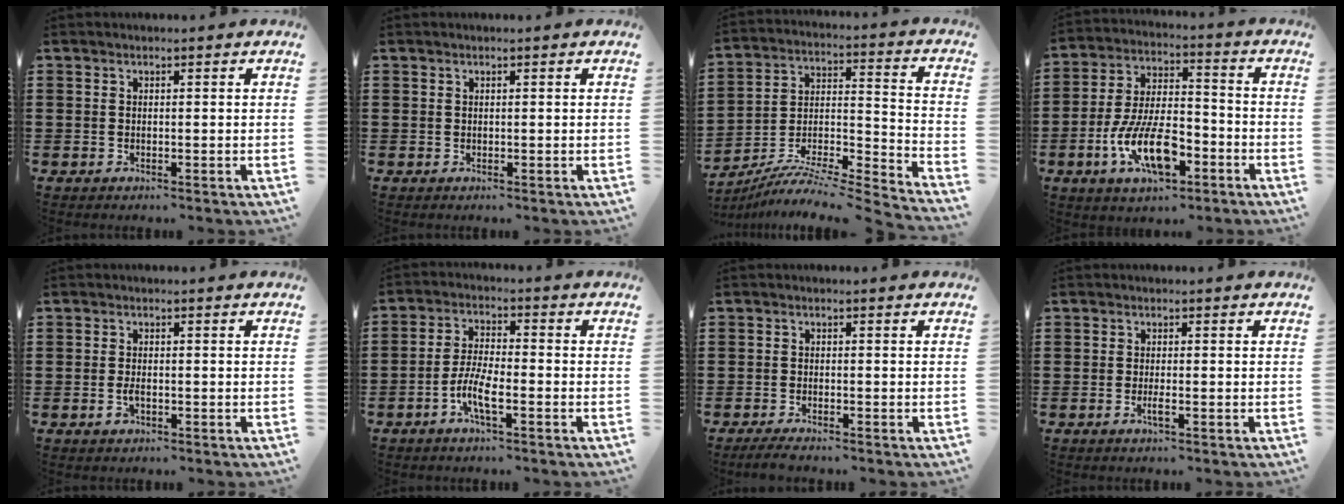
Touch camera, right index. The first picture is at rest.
{"total": 0.0}
{"total": 8.0, "force": [-7.3, 0.1, 3.1], "torque": [-0.052, -0.002, -0.151]}
{"total": 11.9, "force": [-5.1, 5.0, 9.6], "torque": [-0.206, 0.002, -0.092]}
{"total": 2.0, "force": [-0.8, 0.8, 1.6], "torque": [-0.039, -0.004, -0.017]}
{"total": 6.0, "force": [-2.8, 1.5, 5.0], "torque": [-0.124, -0.012, -0.060]}
{"total": 1.9, "force": [-1.8, 0.1, 0.7], "torque": [-0.012, 0.000, -0.034]}
{"total": 1.6, "force": [-0.7, 0.2, 1.5], "torque": [-0.034, -0.004, -0.014]}